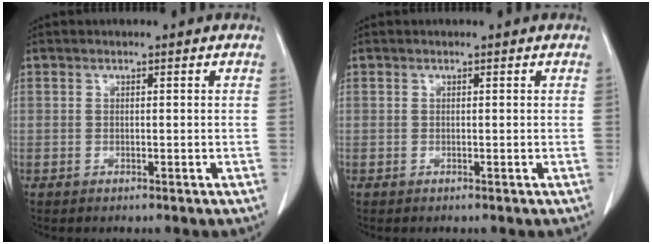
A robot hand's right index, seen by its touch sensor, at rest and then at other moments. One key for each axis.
{"total": 0.0}